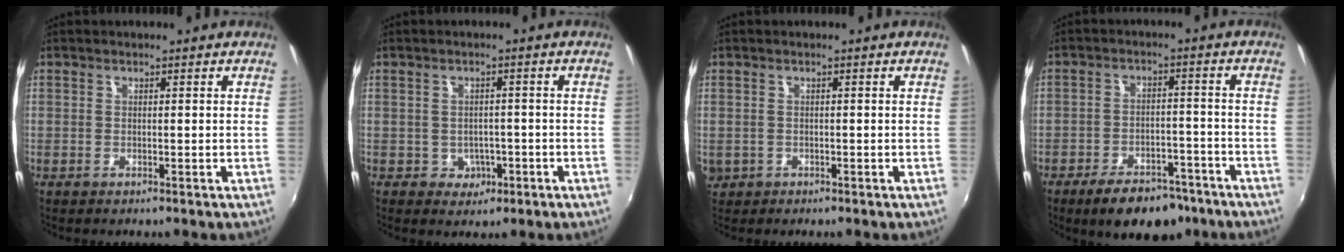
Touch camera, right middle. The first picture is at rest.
{"total": 3.7, "force": [-1.2, 3.3, 1.0], "torque": [-0.026, 0.005, -0.008]}
{"total": 2.6, "force": [-0.3, 2.4, 1.0], "torque": [-0.022, -0.003, -0.001]}
{"total": 11.6, "force": [-8.5, 5.3, 5.9], "torque": [-0.119, 0.004, -0.118]}